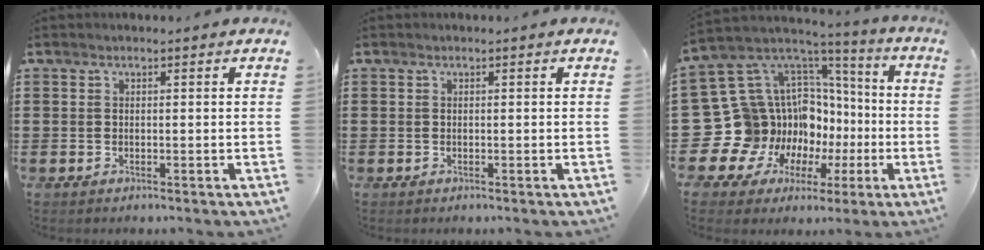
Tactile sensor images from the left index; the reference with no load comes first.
{"total": 0.0}
{"total": 18.2, "force": [-3.2, 15.9, 8.2], "torque": [-0.206, -0.050, 0.003]}